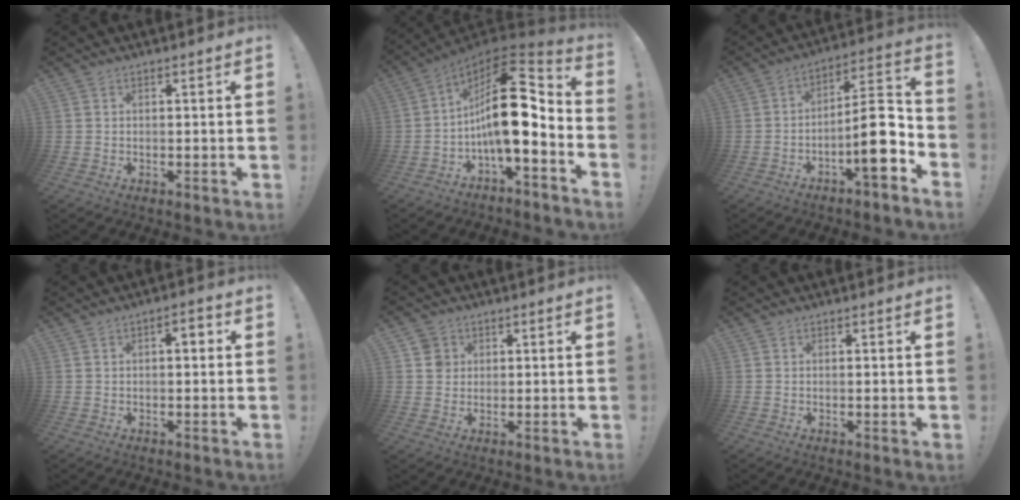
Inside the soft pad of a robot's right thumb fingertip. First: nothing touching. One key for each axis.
{"total": 19.1, "fx": 0.1, "fy": 7.5, "fz": 17.6, "tx": -0.303, "ty": 0.000, "tz": 0.003}
{"total": 13.5, "fx": -5.1, "fy": 3.6, "fz": 11.9, "tx": -0.173, "ty": 0.027, "tz": -0.086}
{"total": 2.7, "fx": -0.2, "fy": 1.3, "fz": 2.4, "tx": -0.032, "ty": 0.006, "tz": -0.010}
{"total": 4.1, "fx": 1.3, "fy": 3.8, "fz": 1.1, "tx": -0.014, "ty": 0.004, "tz": 0.024}
{"total": 0.7, "fx": 0.0, "fy": -0.2, "fz": 0.7, "tx": -0.011, "ty": 0.000, "tz": -0.002}